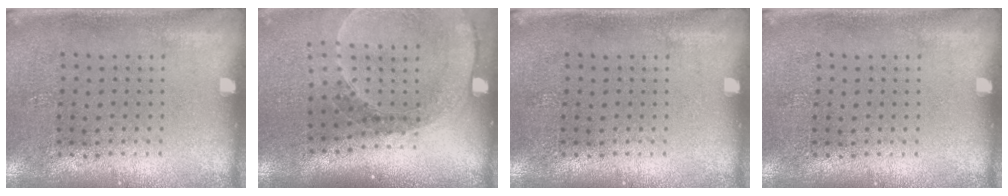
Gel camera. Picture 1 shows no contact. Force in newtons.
{"total": 1.7, "press": 1.7, "slide": 0.2}
{"total": 0.0}
{"total": 0.0}